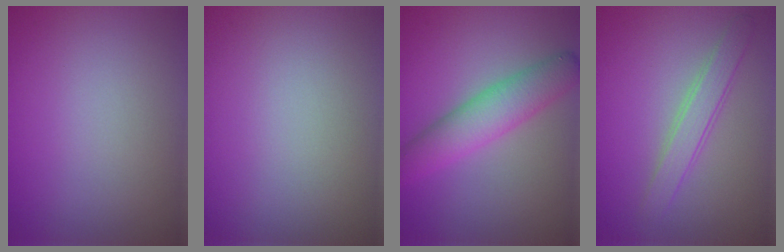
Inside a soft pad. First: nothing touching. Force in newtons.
{"total": 0.0}
{"total": 4.8, "press": 4.8, "slide": 0.1}
{"total": 2.4, "press": 2.4, "slide": 0.2}